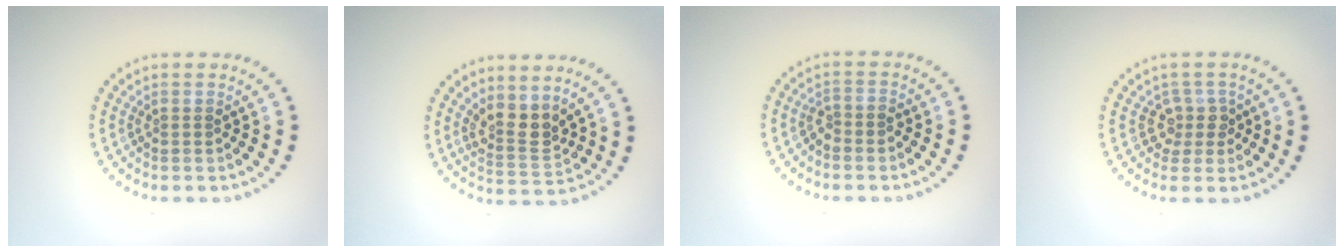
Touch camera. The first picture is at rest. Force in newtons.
{"total": 2.9, "press": 2.4, "slide": 1.6}
{"total": 1.3, "press": 1.1, "slide": 0.7}
{"total": 2.1, "press": 1.5, "slide": 1.5}